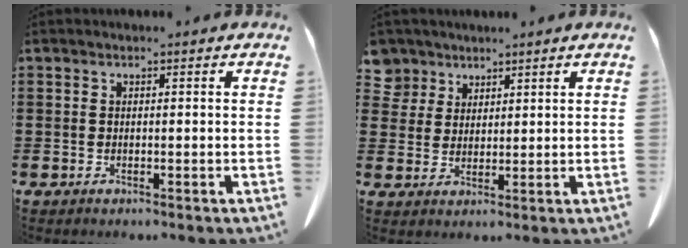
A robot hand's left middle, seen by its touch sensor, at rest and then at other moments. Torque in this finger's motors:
{"motor_torque": [0.98, 0.26, -0.12, -0.05]}